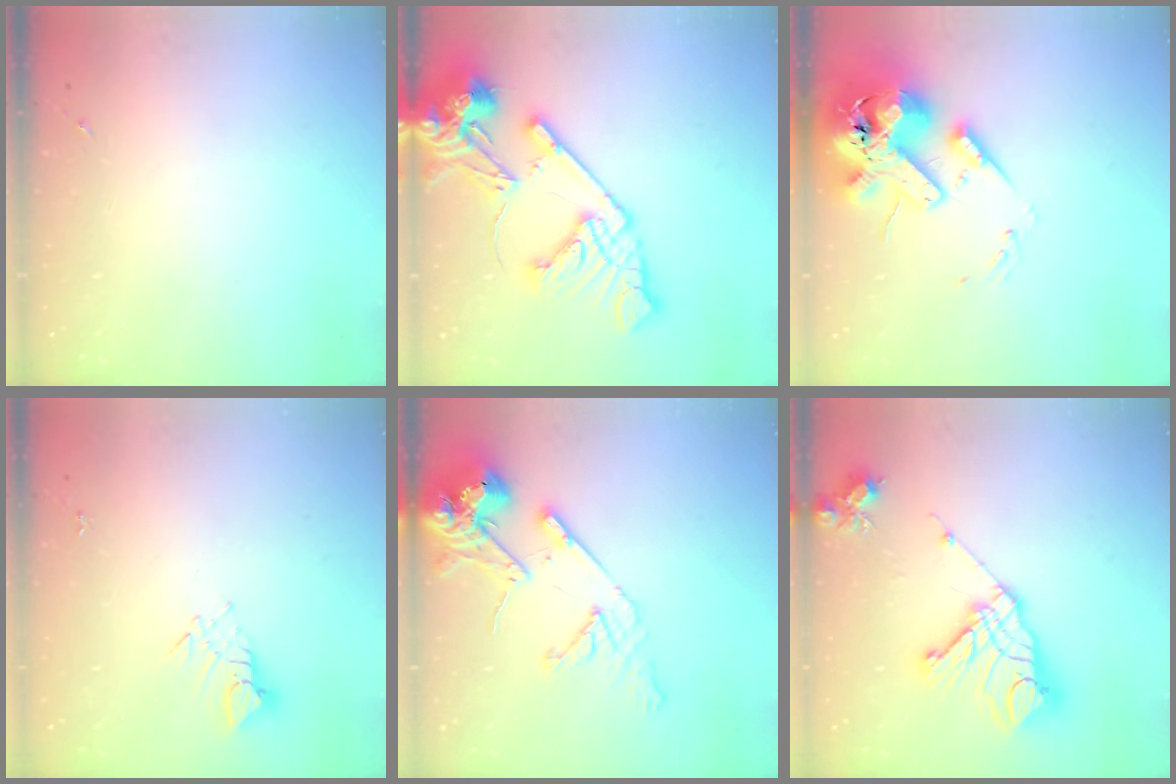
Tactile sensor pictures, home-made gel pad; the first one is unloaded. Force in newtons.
{"total": 20.6, "press": 20.5, "slide": 2.7}
{"total": 18.6, "press": 18.4, "slide": 3.2}
{"total": 4.2, "press": 4.2, "slide": 0.2}
{"total": 15.7, "press": 15.5, "slide": 2.3}
{"total": 19.8, "press": 19.6, "slide": 2.6}